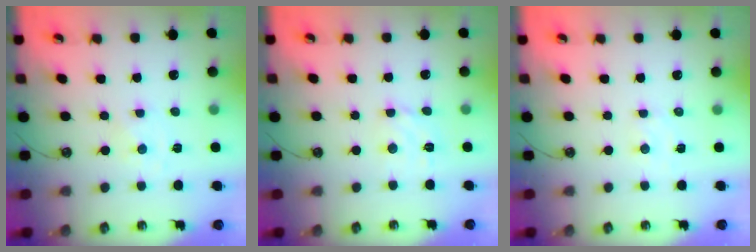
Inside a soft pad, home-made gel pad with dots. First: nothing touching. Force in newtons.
{"total": 4.2, "press": 4.2, "slide": 0.4}
{"total": 3.6, "press": 3.6, "slide": 0.6}